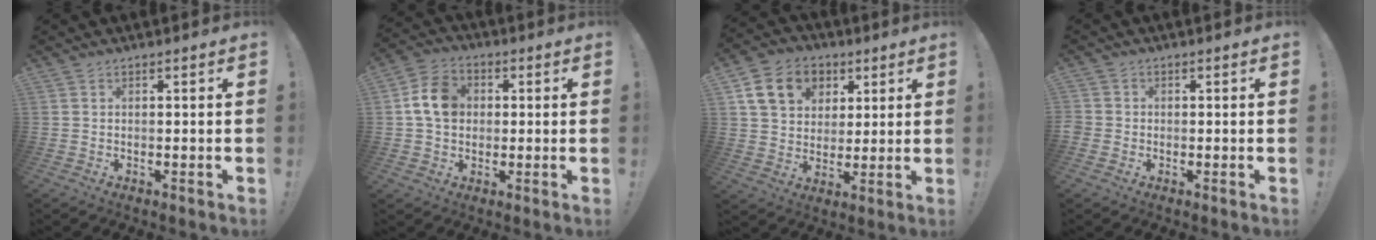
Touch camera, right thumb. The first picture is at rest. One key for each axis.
{"total": 10.7, "fx": 1.5, "fy": 8.5, "fz": 6.3, "tx": -0.102, "ty": 0.015, "tz": 0.033}
{"total": 14.9, "fx": 5.9, "fy": 11.7, "fz": 7.0, "tx": -0.094, "ty": -0.017, "tz": 0.118}
{"total": 2.1, "fx": -0.7, "fy": 1.8, "fz": 0.6, "tx": -0.010, "ty": 0.005, "tz": -0.013}